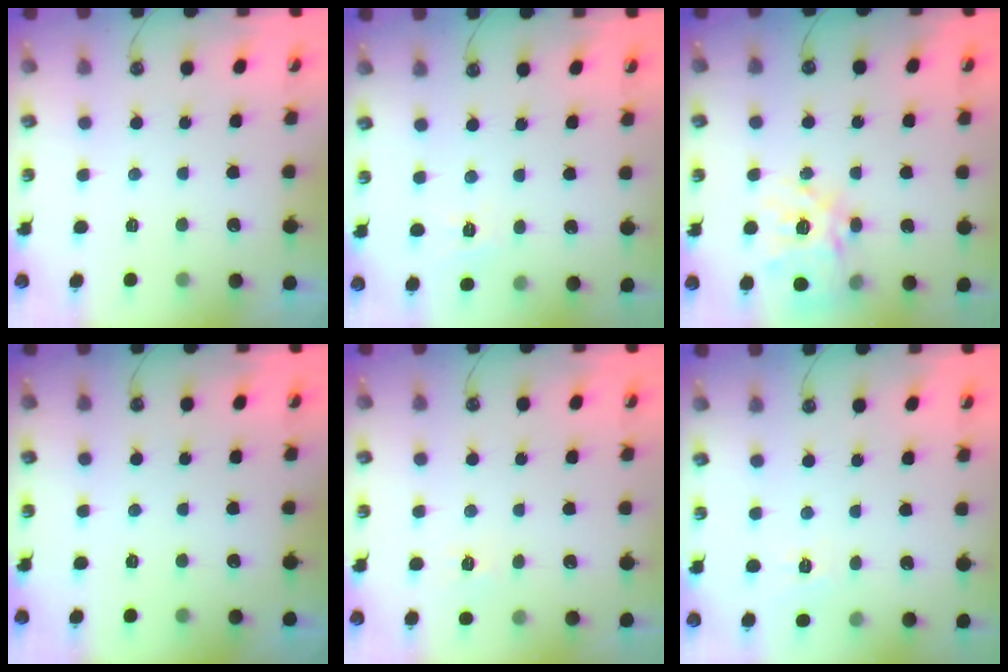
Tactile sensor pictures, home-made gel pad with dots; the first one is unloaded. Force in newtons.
{"total": 3.8, "press": 3.8, "slide": 0.6}
{"total": 18.9, "press": 18.8, "slide": 1.8}
{"total": 0.0}
{"total": 6.1, "press": 6.0, "slide": 0.6}
{"total": 3.3, "press": 3.3, "slide": 0.5}